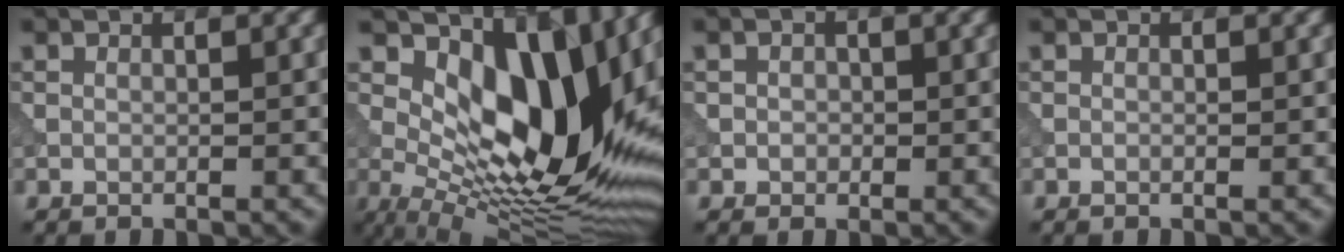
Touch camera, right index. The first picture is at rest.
{"total": 13.7, "force": [3.6, 6.7, 11.4], "torque": [-0.167, -0.009, 0.063]}
{"total": 1.2, "force": [-0.1, 1.1, 0.4], "torque": [-0.005, 0.000, -0.006]}
{"total": 0.0}